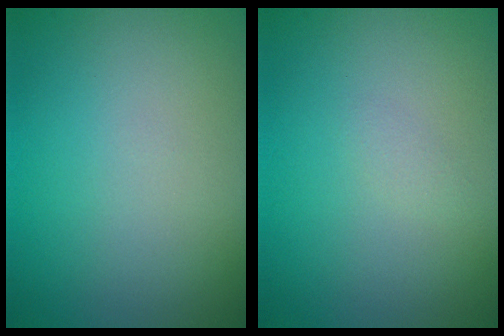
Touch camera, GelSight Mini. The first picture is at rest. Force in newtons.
{"total": 0.7, "press": 0.7, "slide": 0.1}